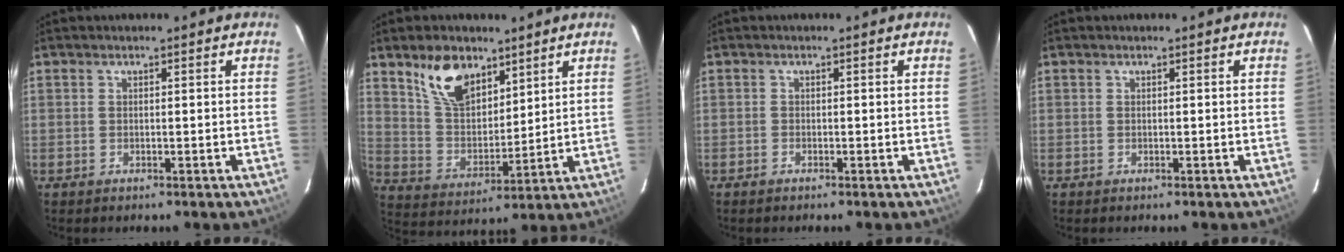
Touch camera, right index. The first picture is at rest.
{"total": 11.8, "force": [7.5, 6.5, 6.3], "torque": [-0.119, 0.015, 0.150]}
{"total": 0.5, "force": [-0.5, 0.2, 0.0], "torque": [-0.003, 0.000, -0.012]}
{"total": 0.0}